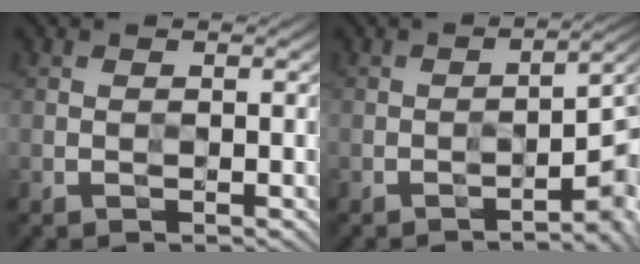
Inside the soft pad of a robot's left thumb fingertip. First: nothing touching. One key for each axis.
{"total": 5.2, "fx": -2.1, "fy": 1.2, "fz": 4.6, "tx": -0.064, "ty": 0.007, "tz": -0.028}